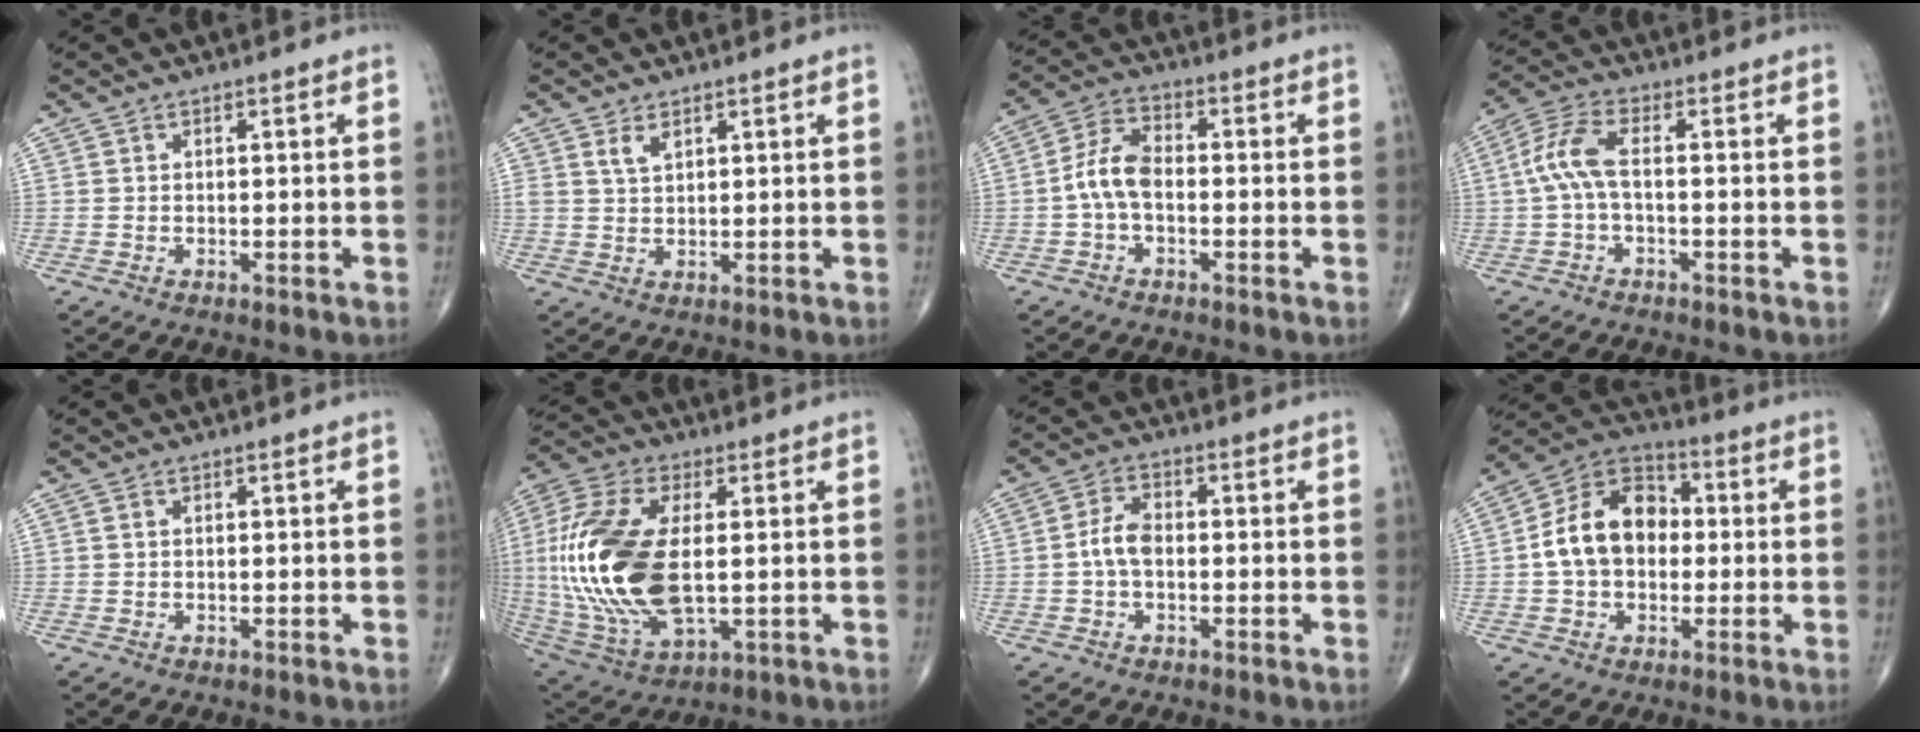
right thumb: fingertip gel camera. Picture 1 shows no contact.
{"total": 2.5, "force": [1.6, 1.2, 1.5], "torque": [-0.023, -0.008, 0.035]}
{"total": 6.7, "force": [-1.2, 3.7, 5.5], "torque": [-0.109, 0.024, -0.031]}
{"total": 6.5, "force": [-0.4, 2.3, 6.1], "torque": [-0.149, 0.024, -0.014]}
{"total": 0.0}
{"total": 23.3, "force": [0.4, 11.4, 20.3], "torque": [-0.453, -0.012, 0.015]}
{"total": 4.4, "force": [-0.6, 2.6, 3.5], "torque": [-0.068, 0.015, -0.018]}
{"total": 13.4, "force": [0.1, 9.7, 9.3], "torque": [-0.140, 0.034, -0.010]}